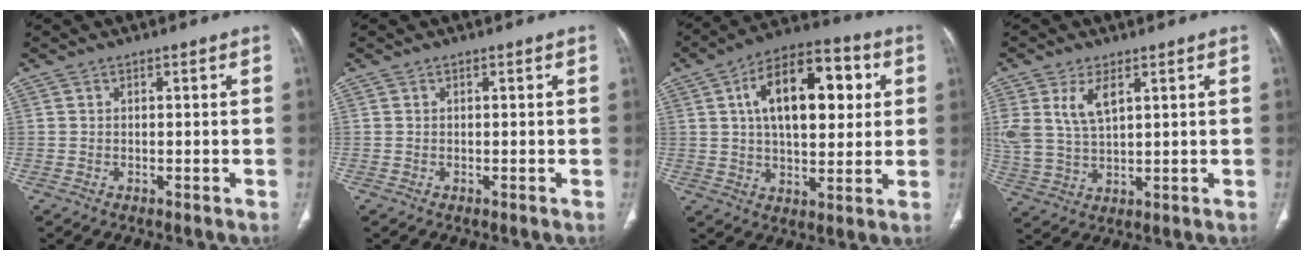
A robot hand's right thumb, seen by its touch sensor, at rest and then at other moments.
{"total": 0.0}
{"total": 18.7, "force": [4.7, 9.8, 15.2], "torque": [-0.207, 0.013, 0.068]}
{"total": 8.6, "force": [3.5, 4.4, 6.5], "torque": [-0.138, -0.007, 0.080]}